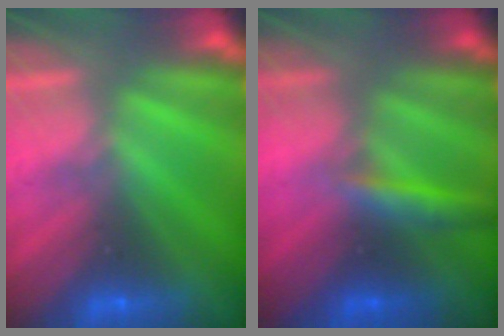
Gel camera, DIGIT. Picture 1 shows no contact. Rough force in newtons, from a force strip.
{"total": 2.9}